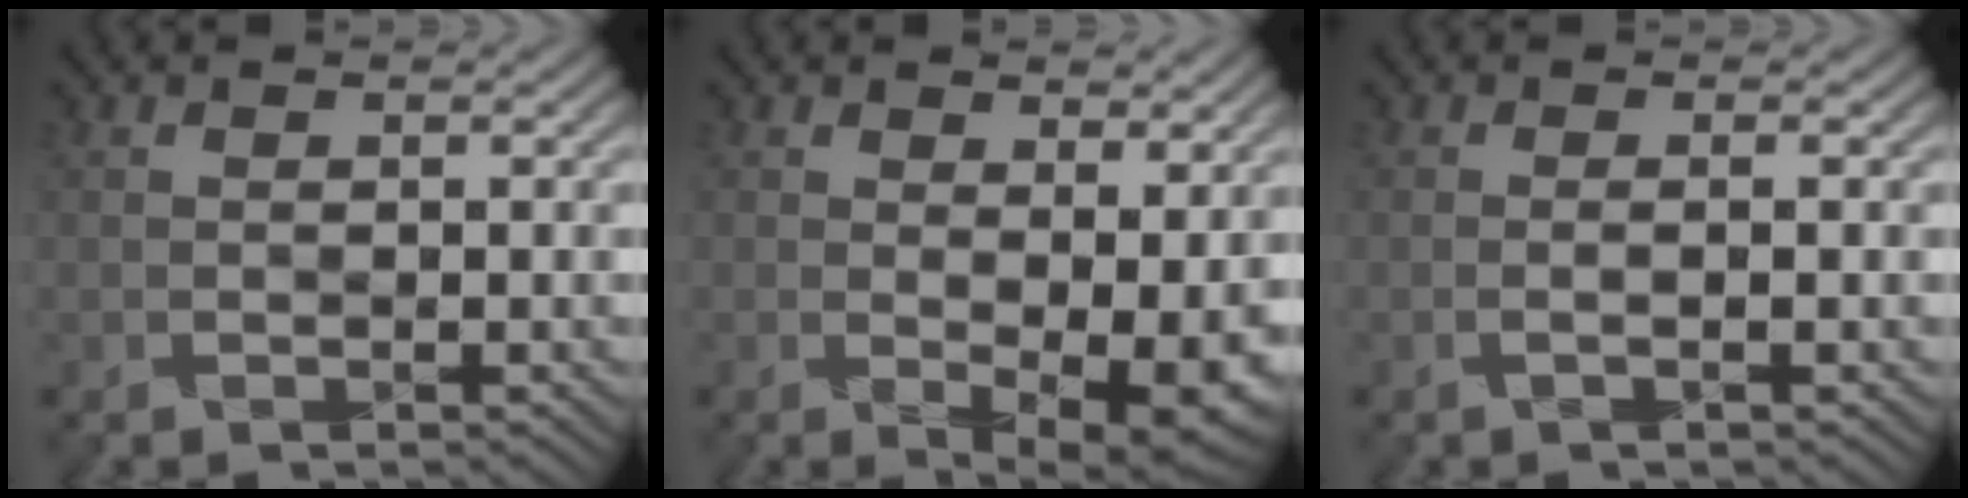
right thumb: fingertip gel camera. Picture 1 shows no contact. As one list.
[{"total": 7.3, "force": [1.2, 3.3, 6.4], "torque": [-0.094, -0.011, 0.026]}, {"total": 1.2, "force": [-0.6, -0.3, 1.0], "torque": [-0.017, 0.005, -0.017]}]